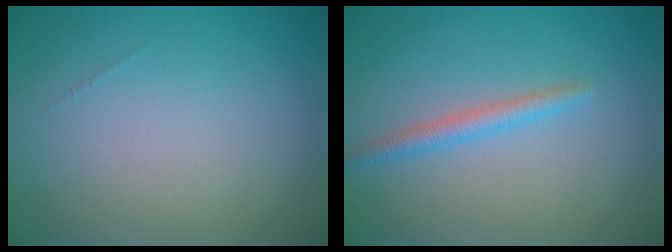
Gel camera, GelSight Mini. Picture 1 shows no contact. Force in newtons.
{"total": 1.8, "press": 1.8, "slide": 0.0}